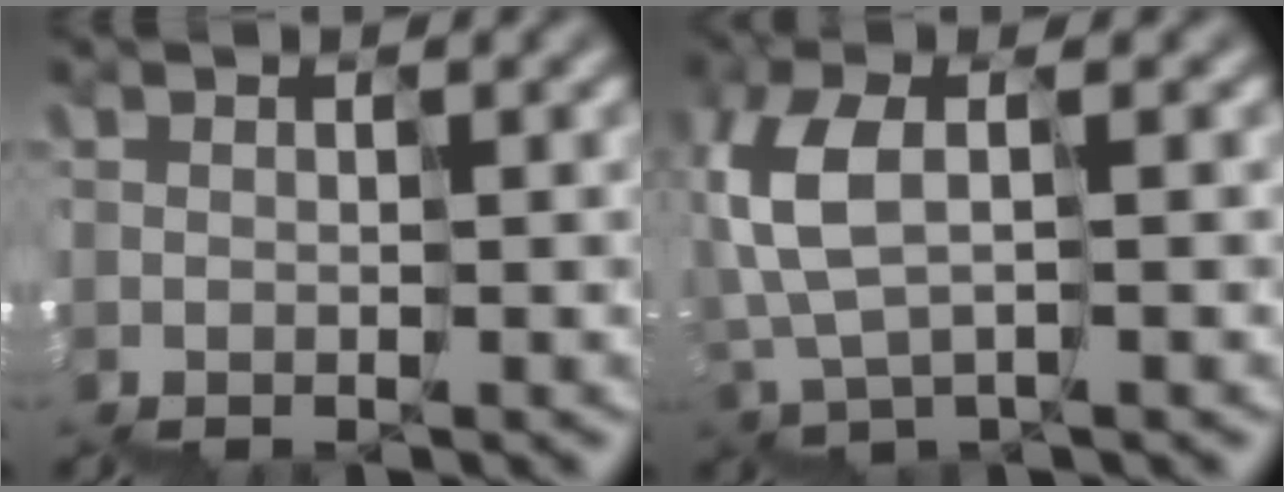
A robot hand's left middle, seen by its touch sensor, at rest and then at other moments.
{"total": 3.0, "force": [1.1, 0.9, 2.6], "torque": [-0.087, 0.020, 0.018]}